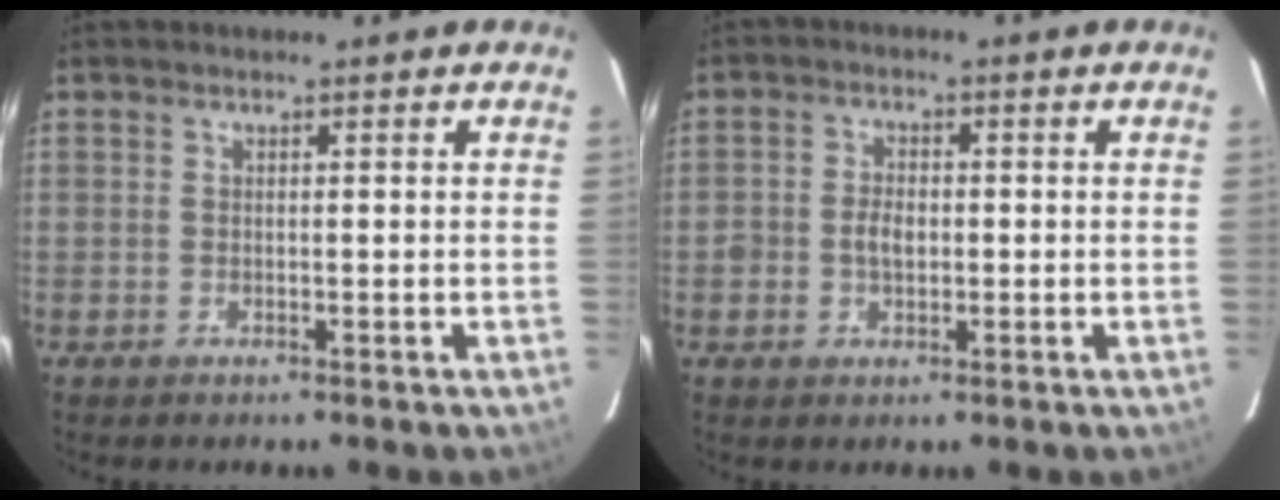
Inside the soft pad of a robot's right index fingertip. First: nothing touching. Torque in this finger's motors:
{"motor_torque": [0.07, 0.11, 0.05, 0.02]}